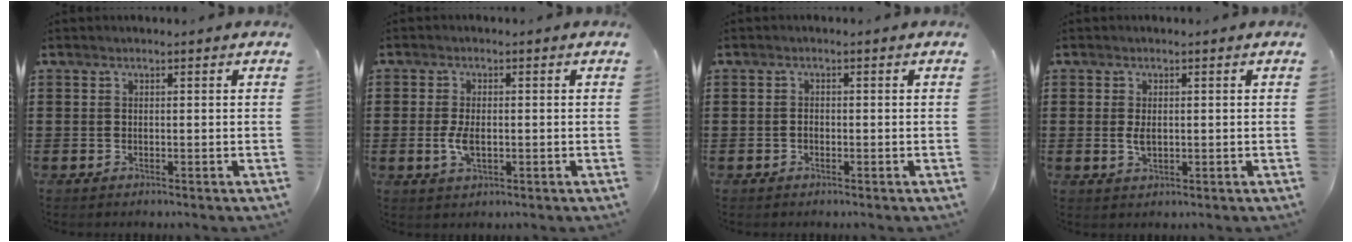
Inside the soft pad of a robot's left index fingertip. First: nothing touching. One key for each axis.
{"total": 3.7, "fx": -0.5, "fy": 1.8, "fz": 3.2, "tx": -0.073, "ty": -0.002, "tz": -0.011}
{"total": 0.9, "fx": -0.3, "fy": 0.6, "fz": 0.6, "tx": -0.014, "ty": -0.001, "tz": -0.006}
{"total": 2.4, "fx": 0.0, "fy": 1.2, "fz": 2.1, "tx": -0.048, "ty": 0.000, "tz": -0.003}